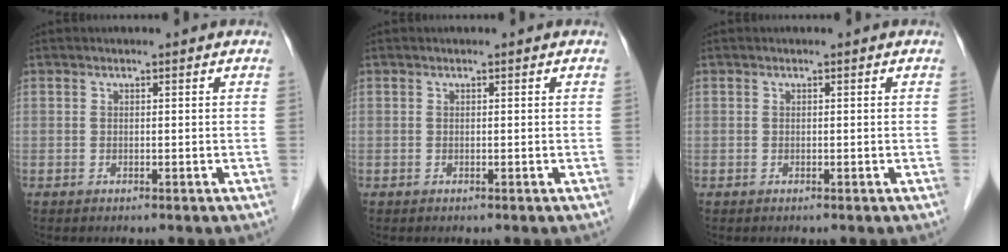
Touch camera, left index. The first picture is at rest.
{"total": 0.0}
{"total": 0.0}